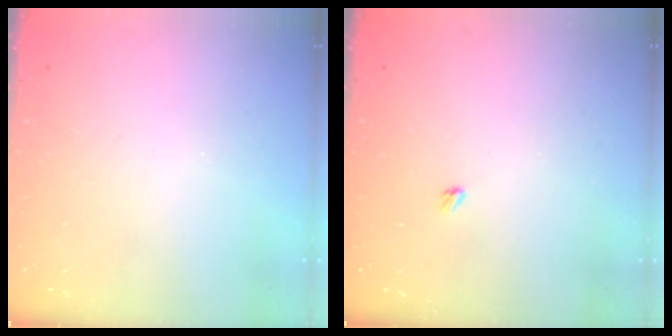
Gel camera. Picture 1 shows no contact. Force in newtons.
{"total": 2.4, "press": 2.4, "slide": 0.4}